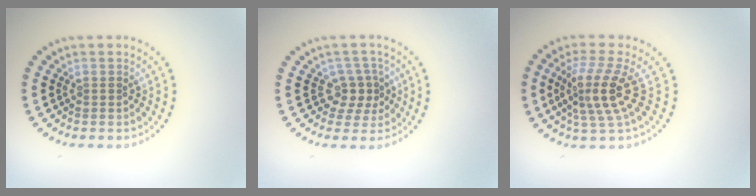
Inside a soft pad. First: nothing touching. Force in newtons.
{"total": 2.4, "press": 1.9, "slide": 1.6}
{"total": 4.1, "press": 3.1, "slide": 2.6}